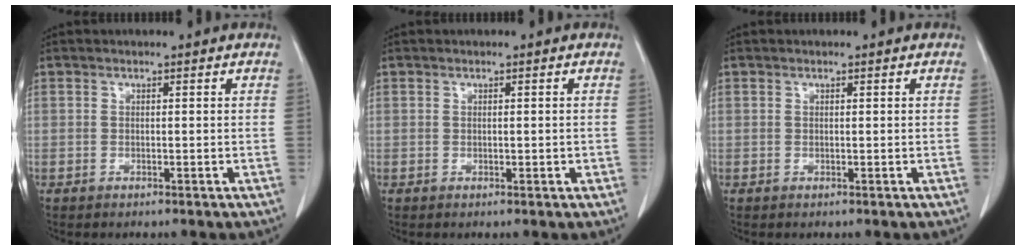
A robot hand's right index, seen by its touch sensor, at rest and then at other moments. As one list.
[{"total": 0.7, "force": [-0.1, 0.2, 0.6], "torque": [-0.013, 0.000, 0.002]}, {"total": 0.0}]